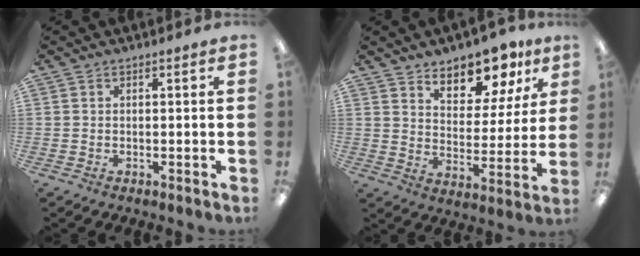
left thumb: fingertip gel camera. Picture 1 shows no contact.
{"total": 11.9, "force": [10.0, 5.1, 4.0], "torque": [-0.057, -0.077, 0.181]}